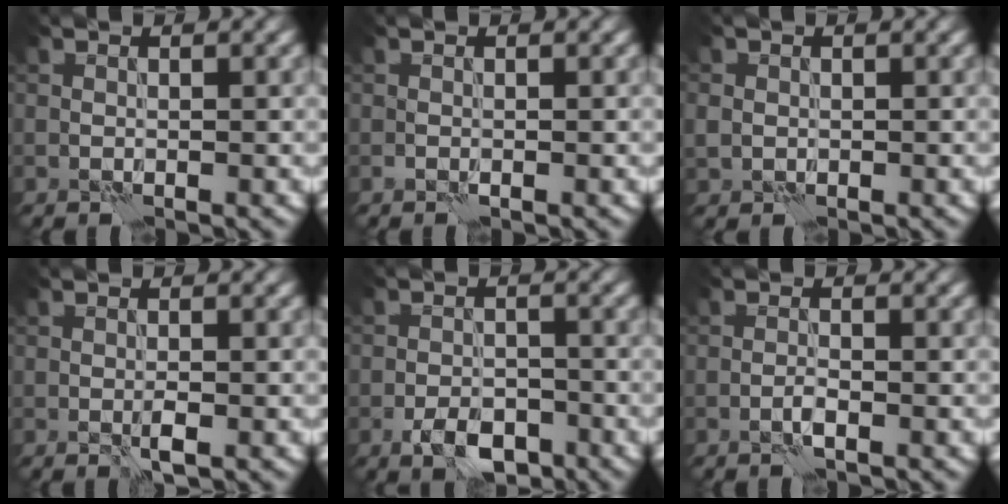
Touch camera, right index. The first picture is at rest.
{"total": 0.0}
{"total": 1.6, "force": [-0.1, 1.4, 0.6], "torque": [-0.015, -0.001, -0.001]}
{"total": 1.2, "force": [-0.4, 0.3, 1.1], "torque": [-0.023, -0.002, -0.007]}
{"total": 4.0, "force": [-2.3, 2.1, 2.4], "torque": [-0.034, -0.001, -0.043]}
{"total": 1.1, "force": [-0.6, 0.2, 0.9], "torque": [-0.018, 0.002, -0.013]}